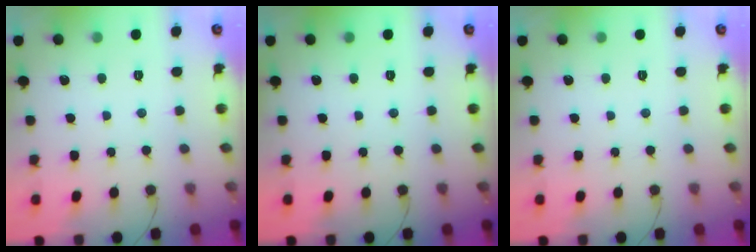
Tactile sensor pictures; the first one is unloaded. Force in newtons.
{"total": 0.0}
{"total": 0.0}